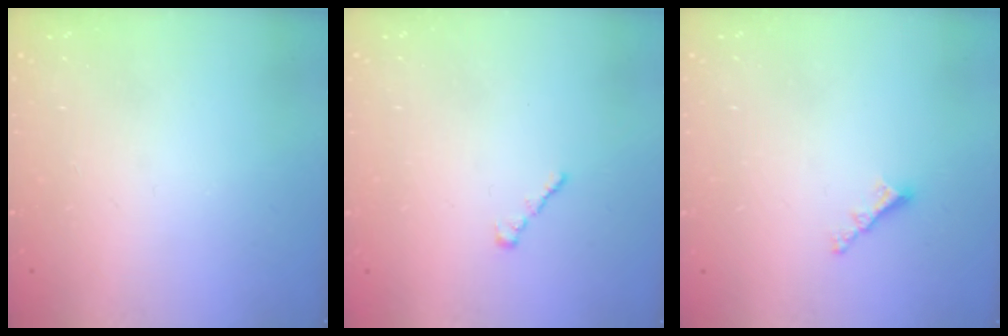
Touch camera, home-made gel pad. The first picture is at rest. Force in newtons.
{"total": 1.4, "press": 1.3, "slide": 0.5}
{"total": 3.5, "press": 3.5, "slide": 0.3}